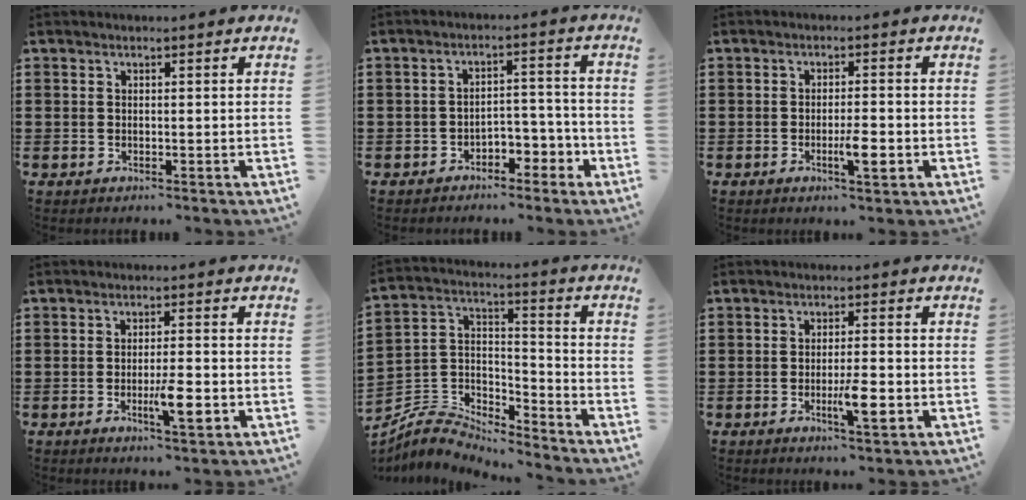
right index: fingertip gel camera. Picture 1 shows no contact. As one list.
[{"total": 3.8, "force": [-2.9, 1.9, 1.5], "torque": [-0.028, 0.011, -0.057]}, {"total": 4.2, "force": [-1.6, 0.9, 3.8], "torque": [-0.068, 0.000, -0.028]}, {"total": 5.8, "force": [-2.0, 1.1, 5.3], "torque": [-0.098, -0.007, -0.036]}, {"total": 5.6, "force": [-5.4, 1.4, 0.1], "torque": [-0.024, -0.005, -0.115]}, {"total": 5.3, "force": [-1.9, 1.0, 4.8], "torque": [-0.083, -0.003, -0.032]}]